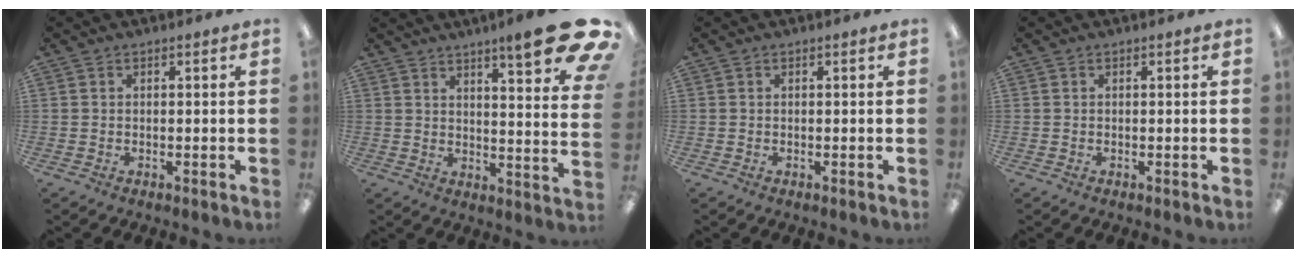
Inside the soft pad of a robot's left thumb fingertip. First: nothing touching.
{"total": 13.7, "force": [9.1, 2.2, 10.0], "torque": [-0.137, -0.065, 0.144]}
{"total": 0.0}
{"total": 0.0}